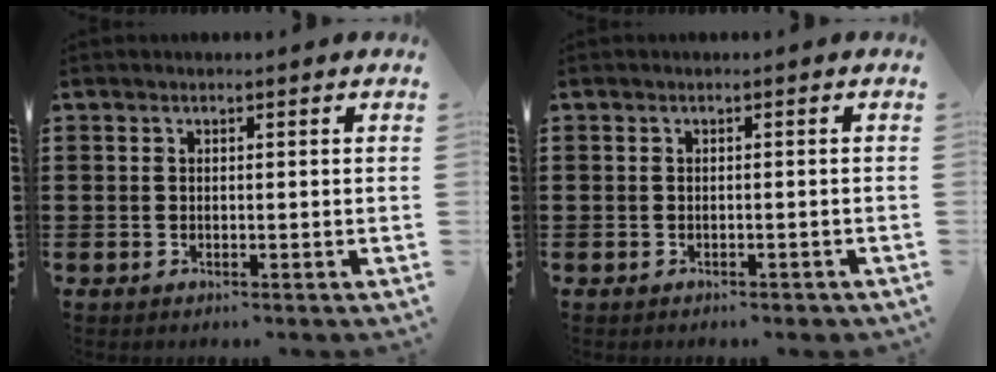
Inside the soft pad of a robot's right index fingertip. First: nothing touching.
{"total": 0.6, "force": [-0.5, 0.2, 0.3], "torque": [-0.008, -0.005, -0.009]}